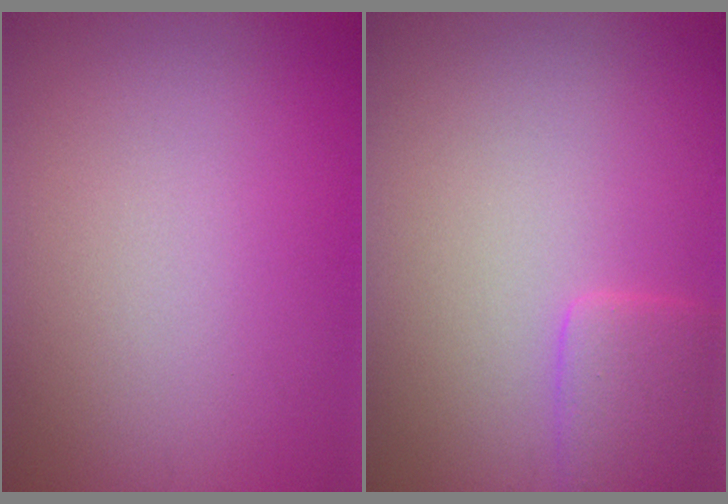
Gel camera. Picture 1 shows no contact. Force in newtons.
{"total": 2.6, "press": 2.6, "slide": 0.1}